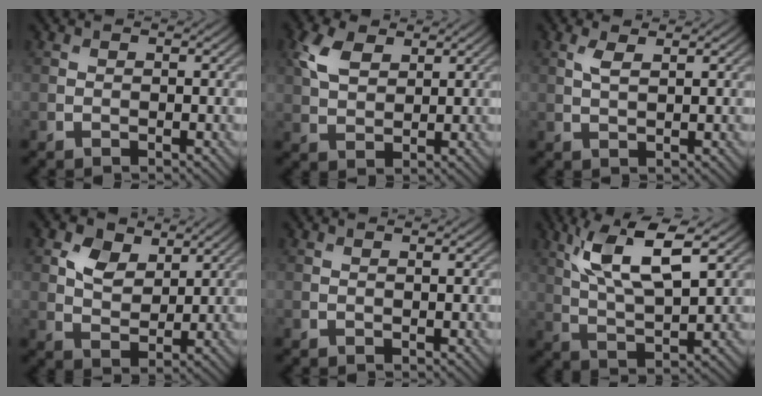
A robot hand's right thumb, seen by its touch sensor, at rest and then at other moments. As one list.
[{"total": 5.3, "force": [2.5, 3.2, 3.5], "torque": [-0.089, 0.008, 0.049]}, {"total": 1.9, "force": [1.0, 0.7, 1.5], "torque": [-0.039, 0.004, 0.021]}, {"total": 5.2, "force": [2.6, 3.3, 3.0], "torque": [-0.065, 0.000, 0.044]}, {"total": 0.0}, {"total": 10.9, "force": [4.7, 3.6, 9.2], "torque": [-0.189, 0.006, 0.090]}]